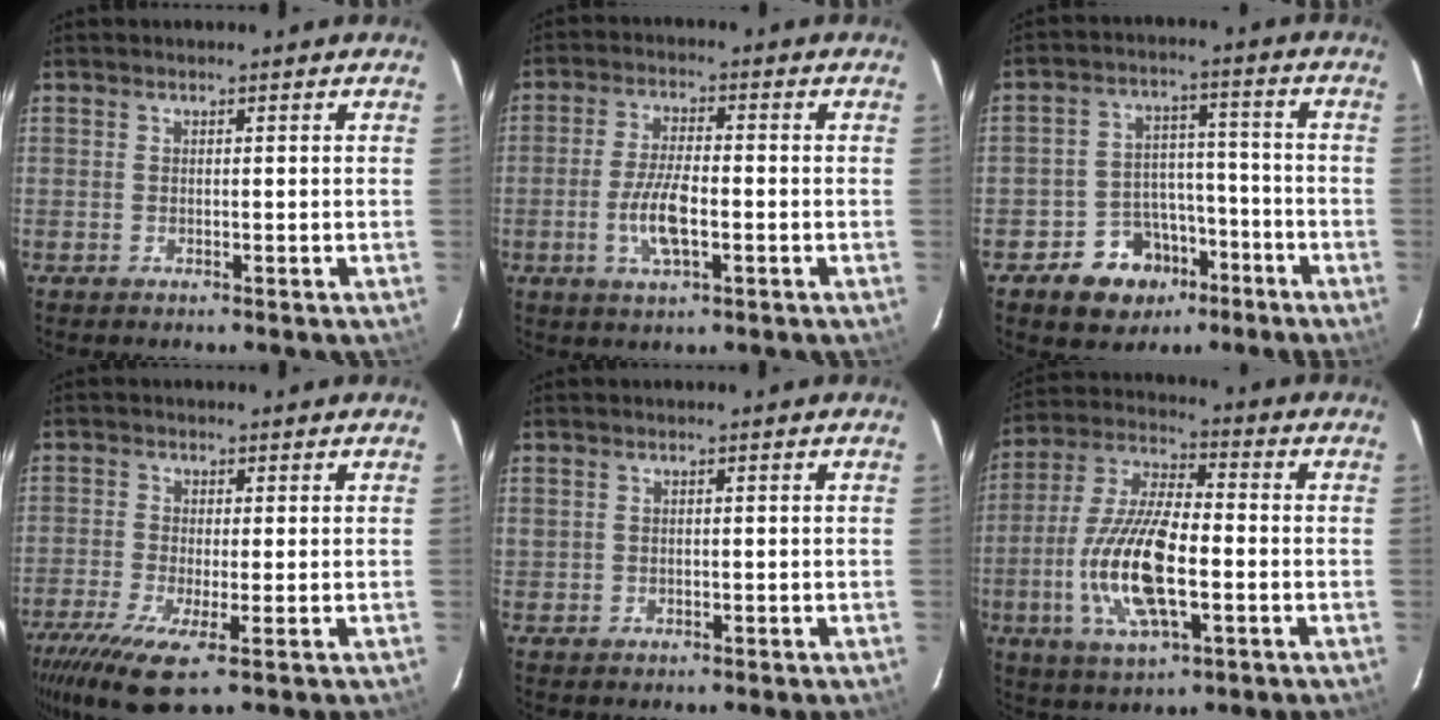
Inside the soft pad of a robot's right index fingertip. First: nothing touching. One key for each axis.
{"total": 7.5, "fx": -2.2, "fy": 2.6, "fz": 6.7, "tx": -0.138, "ty": -0.002, "tz": -0.043}
{"total": 10.2, "fx": -5.9, "fy": 7.7, "fz": 3.2, "tx": -0.070, "ty": 0.034, "tz": -0.077}
{"total": 8.2, "fx": -3.6, "fy": 1.6, "fz": 7.1, "tx": -0.161, "ty": -0.029, "tz": -0.068}
{"total": 0.7, "fx": 0.1, "fy": 0.6, "fz": 0.2, "tx": 0.000, "ty": 0.002, "tz": 0.003}
{"total": 16.1, "fx": -3.8, "fy": 5.7, "fz": 14.5, "tx": -0.304, "ty": -0.005, "tz": -0.073}